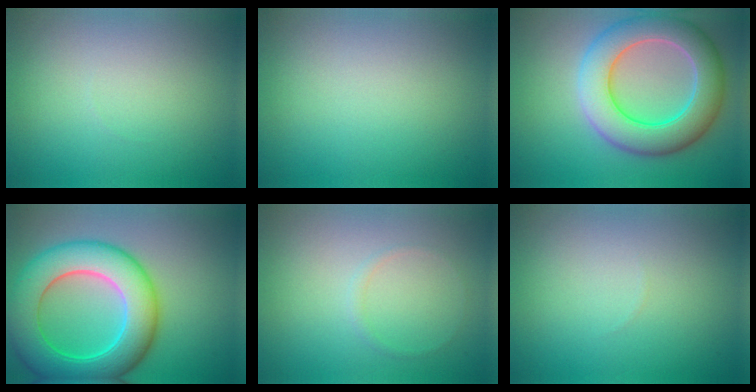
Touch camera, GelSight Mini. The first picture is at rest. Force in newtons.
{"total": 0.0}
{"total": 8.5, "press": 8.4, "slide": 0.4}
{"total": 10.5, "press": 10.5, "slide": 0.3}
{"total": 0.7, "press": 0.7, "slide": 0.1}
{"total": 0.0}